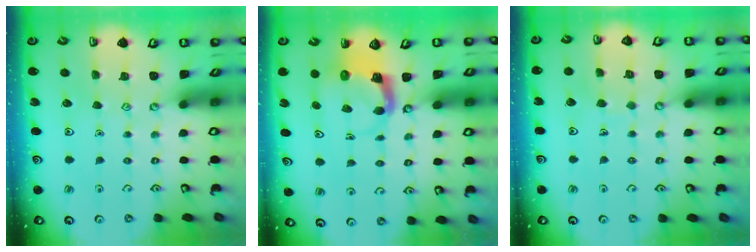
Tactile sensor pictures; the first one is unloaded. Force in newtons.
{"total": 4.2, "press": 4.2, "slide": 0.3}
{"total": 2.3, "press": 2.3, "slide": 0.1}